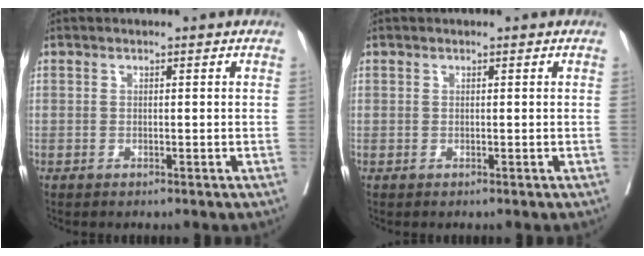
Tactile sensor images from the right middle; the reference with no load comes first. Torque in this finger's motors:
{"motor_torque": [-0.63, 0.19, -0.34, -0.09]}